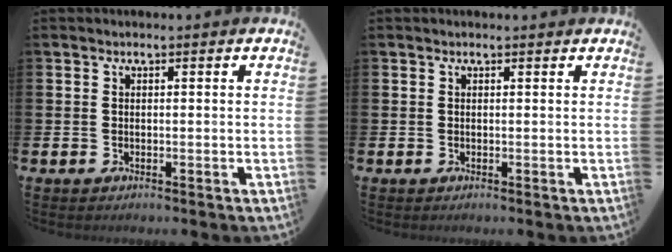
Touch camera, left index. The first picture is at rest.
{"total": 0.0}